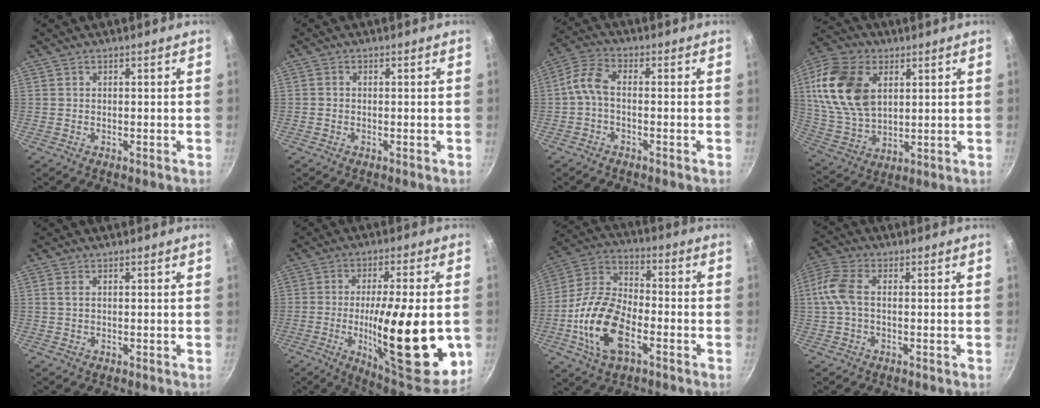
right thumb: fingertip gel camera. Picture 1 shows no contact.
{"total": 0.6, "force": [-0.2, 0.5, 0.3], "torque": [-0.006, 0.002, -0.005]}
{"total": 5.1, "force": [-1.1, 2.6, 4.2], "torque": [-0.102, 0.025, -0.036]}
{"total": 18.7, "force": [5.0, 12.3, 13.1], "torque": [-0.238, -0.009, 0.101]}
{"total": 1.4, "force": [0.4, 0.8, 1.0], "torque": [-0.021, 0.001, 0.007]}
{"total": 24.8, "force": [-3.9, 6.8, 23.5], "torque": [-0.333, -0.006, -0.054]}
{"total": 17.3, "force": [-5.5, 9.4, 13.5], "torque": [-0.252, 0.035, -0.118]}
{"total": 7.5, "force": [0.3, 4.3, 6.1], "torque": [-0.144, 0.020, -0.007]}